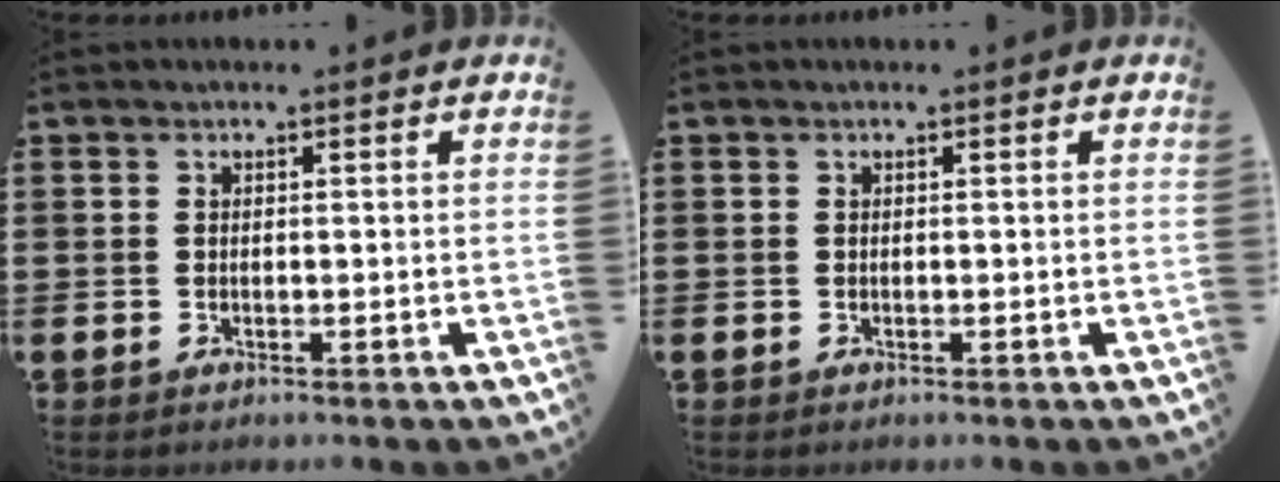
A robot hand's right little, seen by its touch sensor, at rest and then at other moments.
{"total": 0.0}